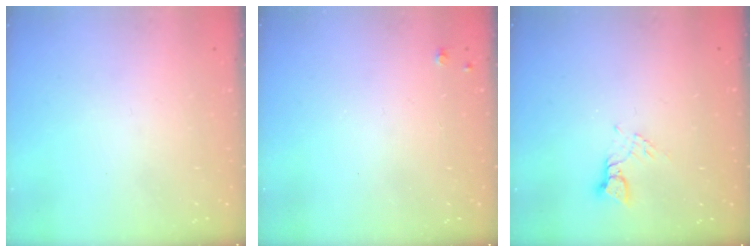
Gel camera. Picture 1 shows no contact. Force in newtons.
{"total": 4.0, "press": 3.9, "slide": 0.5}
{"total": 2.4, "press": 2.4, "slide": 0.2}